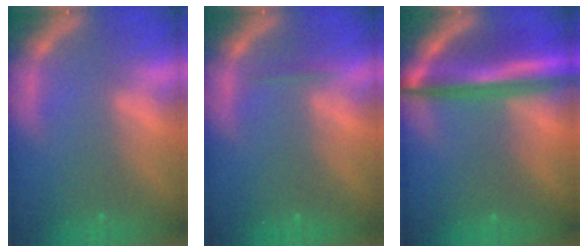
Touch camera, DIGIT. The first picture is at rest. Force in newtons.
{"total": 0.9}
{"total": 9.4}